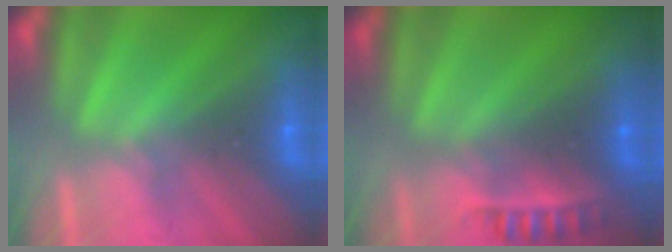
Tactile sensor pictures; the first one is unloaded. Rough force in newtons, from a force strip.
{"total": 2.3}